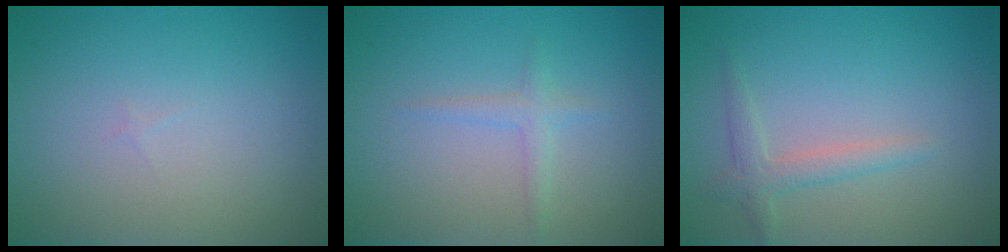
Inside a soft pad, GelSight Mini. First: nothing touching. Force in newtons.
{"total": 1.3, "press": 1.3, "slide": 0.1}
{"total": 2.0, "press": 2.0, "slide": 0.2}